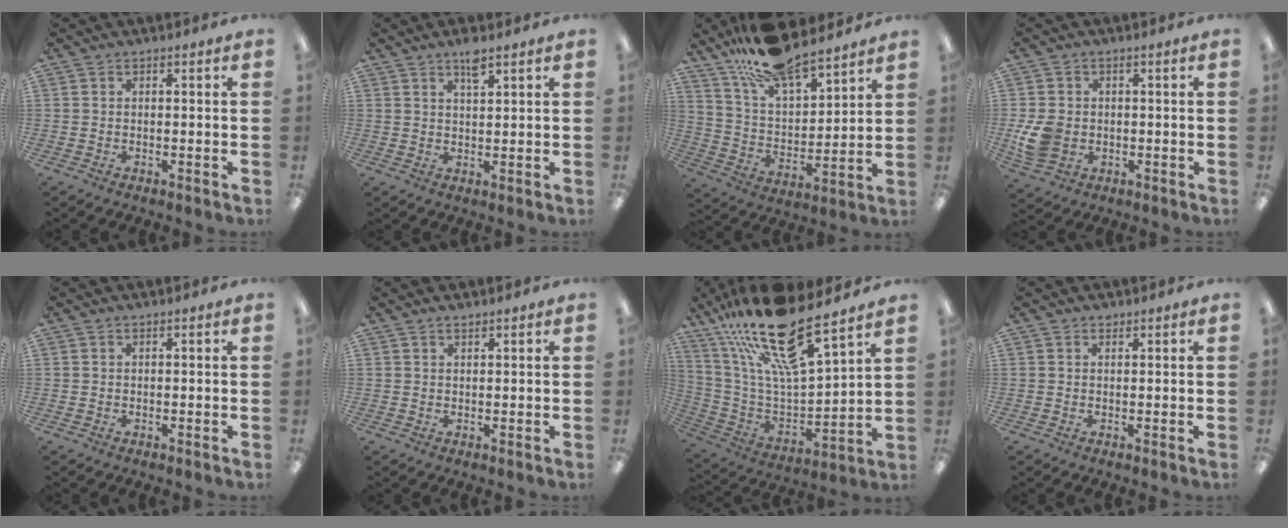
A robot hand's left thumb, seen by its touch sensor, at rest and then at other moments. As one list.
[{"total": 4.0, "force": [3.0, 0.9, 2.5], "torque": [-0.041, -0.009, 0.049]}, {"total": 16.4, "force": [13.8, 5.6, 6.8], "torque": [-0.139, -0.083, 0.249]}, {"total": 7.4, "force": [-0.9, 6.0, 4.2], "torque": [-0.090, 0.008, -0.012]}, {"total": 0.0}, {"total": 1.1, "force": [1.0, 0.1, 0.3], "torque": [-0.007, -0.002, 0.019]}, {"total": 24.5, "force": [18.6, 5.9, 14.7], "torque": [-0.272, -0.119, 0.315]}, {"total": 0.6, "force": [0.5, 0.2, 0.0], "torque": [0.001, 0.000, 0.010]}]